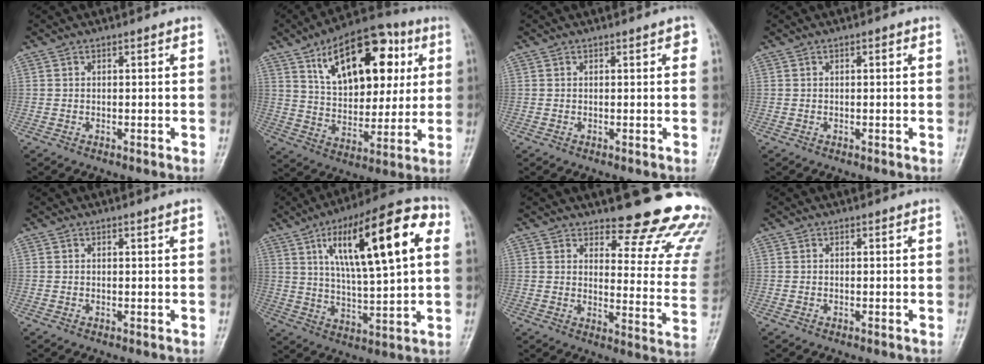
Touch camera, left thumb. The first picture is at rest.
{"total": 21.0, "force": [8.0, 11.7, 15.6], "torque": [-0.189, -0.013, 0.127]}
{"total": 1.0, "force": [0.4, 0.4, 0.9], "torque": [-0.005, 0.003, 0.000]}
{"total": 0.8, "force": [0.2, 0.2, 0.8], "torque": [-0.011, 0.003, -0.001]}
{"total": 0.6, "force": [0.3, -0.4, 0.3], "torque": [-0.013, -0.003, 0.006]}
{"total": 22.1, "force": [7.2, 6.8, 19.7], "torque": [-0.286, 0.005, 0.109]}
{"total": 19.2, "force": [15.8, 5.9, 9.1], "torque": [-0.059, -0.128, 0.175]}
{"total": 0.0}